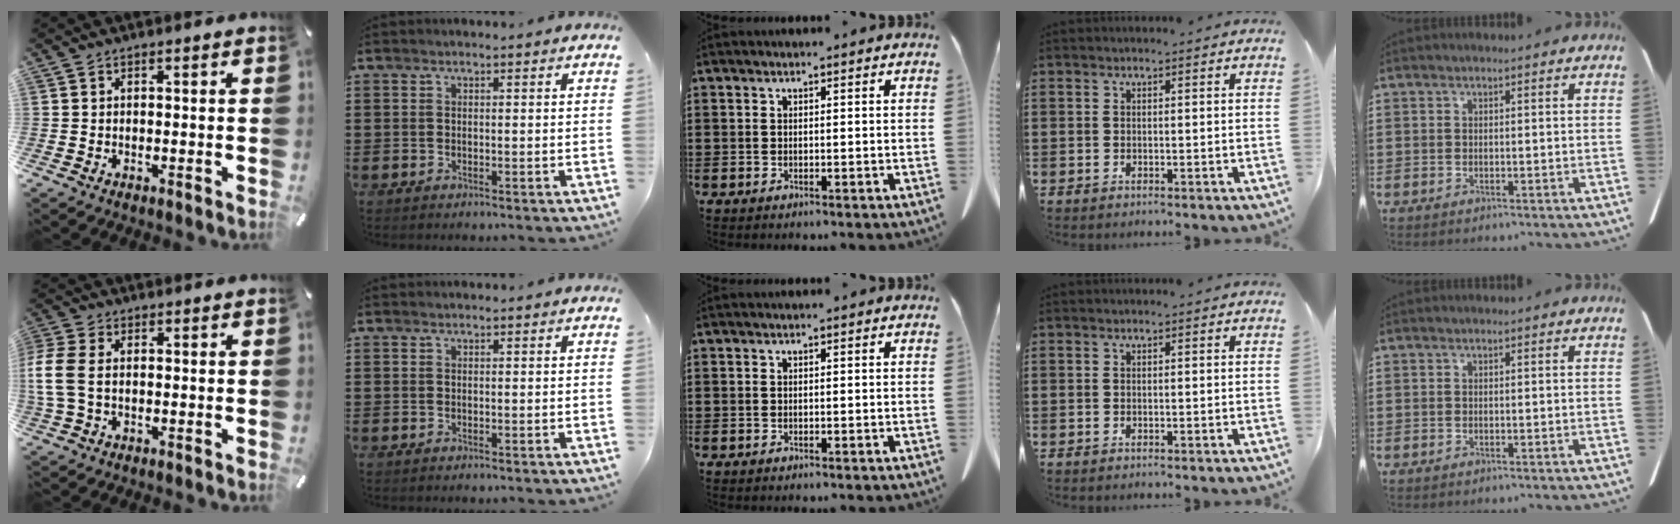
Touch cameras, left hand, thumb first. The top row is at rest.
{"thumb": {"total": 7.3, "force": [-0.2, 4.9, 5.4], "torque": [-0.135, -0.002, -0.006]}}